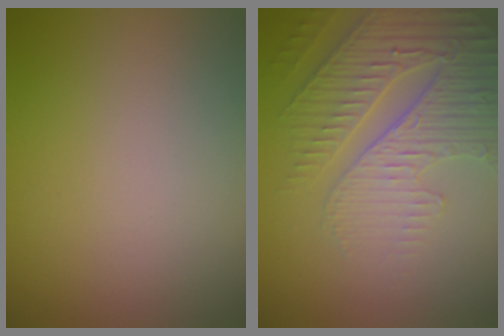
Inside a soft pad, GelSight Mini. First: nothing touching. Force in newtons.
{"total": 4.9, "press": 4.5, "slide": 2.0}